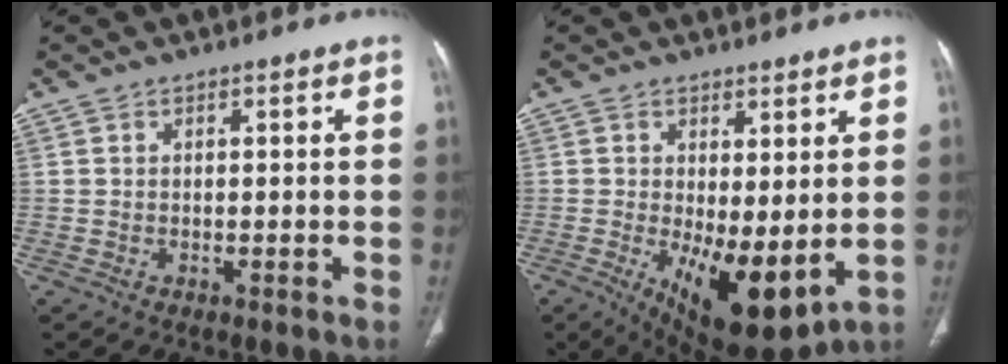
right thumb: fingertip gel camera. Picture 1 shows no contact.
{"total": 12.4, "force": [-1.5, 5.1, 11.2], "torque": [-0.171, -0.028, -0.004]}